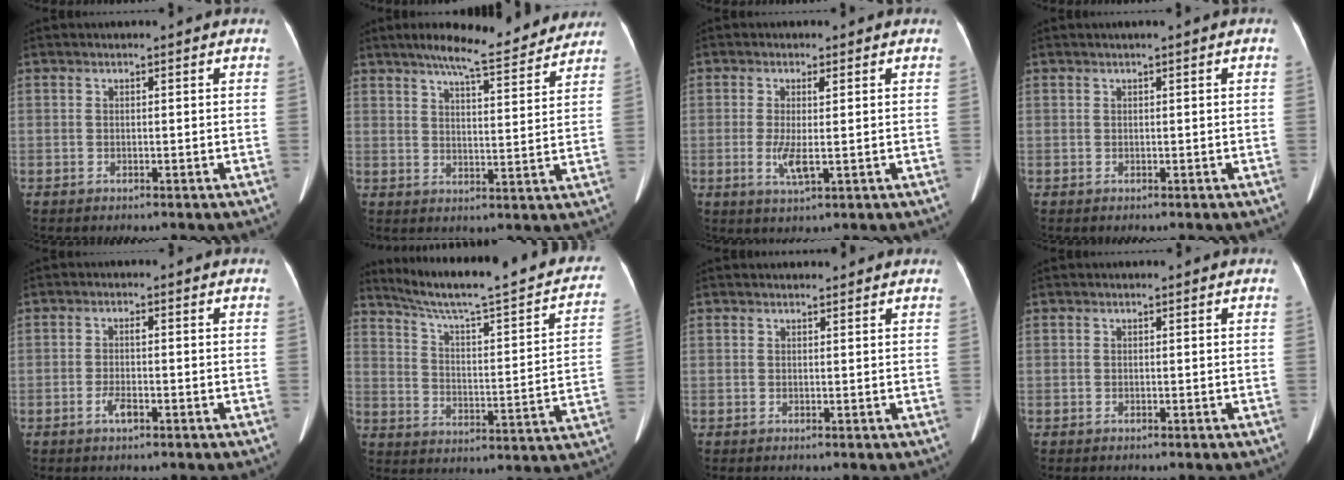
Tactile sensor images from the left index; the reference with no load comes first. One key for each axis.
{"total": 14.2, "fx": 12.5, "fy": 2.1, "fz": 6.3, "tx": -0.085, "ty": 0.001, "tz": 0.162}
{"total": 4.1, "fx": -0.4, "fy": 0.7, "fz": 4.0, "tx": -0.086, "ty": -0.010, "tz": -0.006}
{"total": 0.5, "fx": 0.2, "fy": -0.1, "fz": 0.5, "tx": -0.011, "ty": 0.005, "tz": 0.007}
{"total": 2.6, "fx": -1.3, "fy": 0.8, "fz": 2.2, "tx": -0.046, "ty": -0.001, "tz": -0.024}
{"total": 26.6, "fx": 23.0, "fy": 2.7, "fz": 13.0, "tx": -0.195, "ty": -0.033, "tz": 0.297}
{"total": 2.6, "fx": 2.5, "fy": 0.6, "fz": 0.5, "tx": -0.009, "ty": 0.019, "tz": 0.032}
{"total": 0.0}